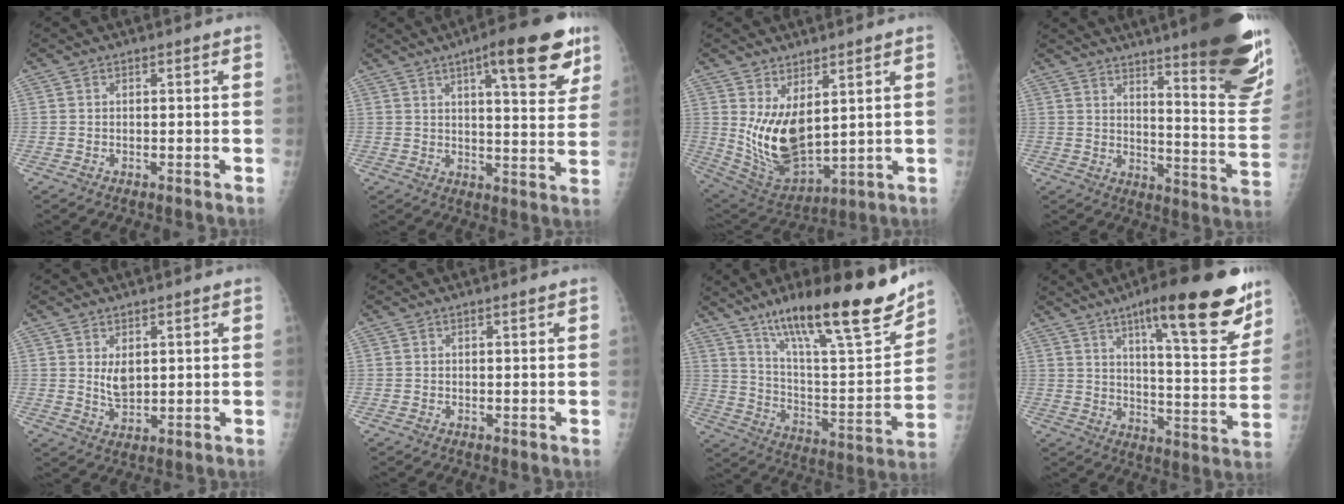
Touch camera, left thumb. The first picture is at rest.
{"total": 15.9, "force": [8.7, 4.1, 12.6], "torque": [-0.141, -0.029, 0.117]}
{"total": 12.8, "force": [3.5, 6.5, 10.4], "torque": [-0.174, -0.037, 0.091]}
{"total": 25.1, "force": [17.0, 3.9, 18.1], "torque": [-0.209, -0.108, 0.223]}
{"total": 4.1, "force": [1.3, 2.3, 3.1], "torque": [-0.046, -0.017, 0.030]}
{"total": 0.5, "force": [0.3, 0.0, 0.4], "torque": [-0.008, 0.000, 0.006]}
{"total": 25.7, "force": [17.7, 5.3, 17.9], "torque": [-0.258, -0.071, 0.292]}
{"total": 21.9, "force": [13.6, 4.8, 16.5], "torque": [-0.203, -0.062, 0.200]}